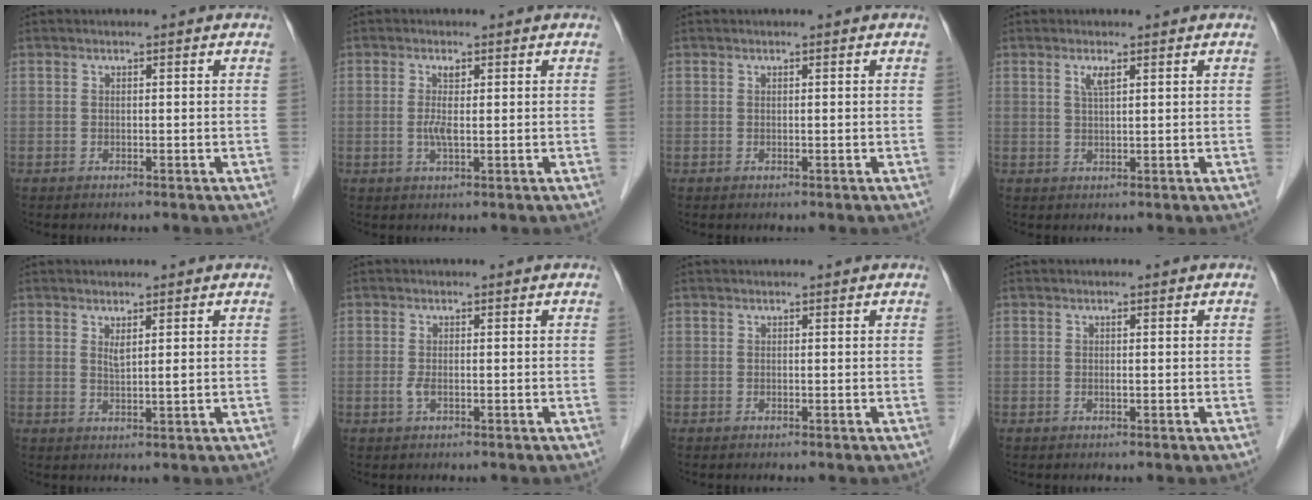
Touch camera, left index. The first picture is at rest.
{"total": 2.3, "force": [0.2, 0.5, 2.3], "torque": [-0.050, 0.001, 0.006]}
{"total": 0.0}
{"total": 1.8, "force": [1.0, 0.1, 1.6], "torque": [-0.036, 0.000, 0.020]}
{"total": 2.0, "force": [1.0, 0.1, 1.7], "torque": [-0.038, -0.005, 0.021]}
{"total": 1.2, "force": [-0.3, 0.3, 1.1], "torque": [-0.028, -0.004, -0.004]}
{"total": 1.0, "force": [1.0, 0.0, 0.2], "torque": [-0.006, 0.016, 0.017]}
{"total": 0.0}